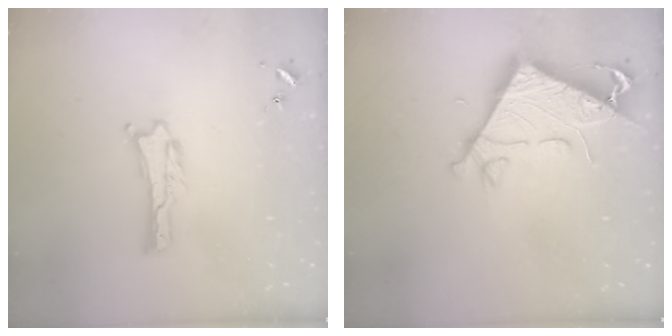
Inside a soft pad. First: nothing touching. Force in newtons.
{"total": 7.4, "press": 7.4, "slide": 0.7}